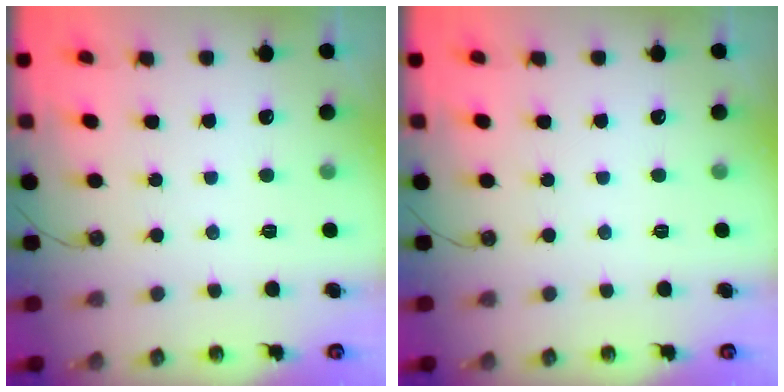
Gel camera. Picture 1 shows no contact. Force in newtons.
{"total": 0.0}